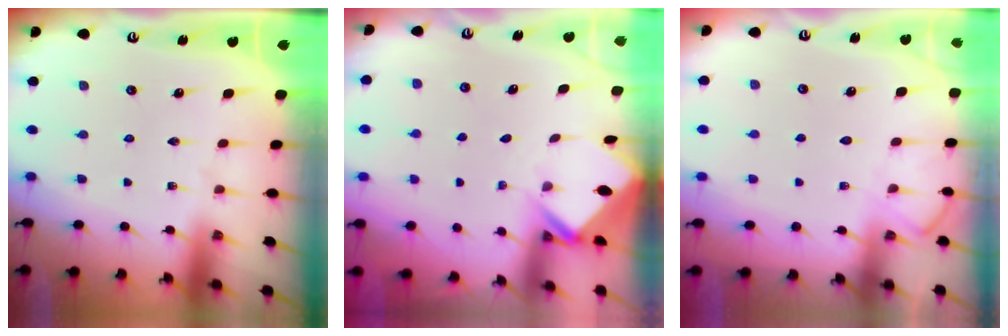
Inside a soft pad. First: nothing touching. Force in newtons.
{"total": 2.6, "press": 2.6, "slide": 0.2}
{"total": 6.4, "press": 6.4, "slide": 0.7}